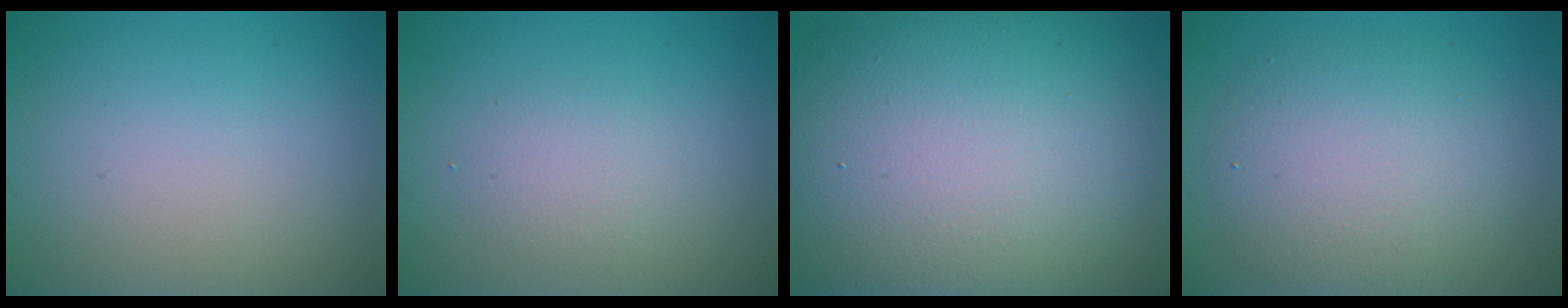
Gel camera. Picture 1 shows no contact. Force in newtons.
{"total": 1.7, "press": 1.7, "slide": 0.2}
{"total": 18.0, "press": 18.0, "slide": 0.8}
{"total": 5.6, "press": 5.6, "slide": 0.3}